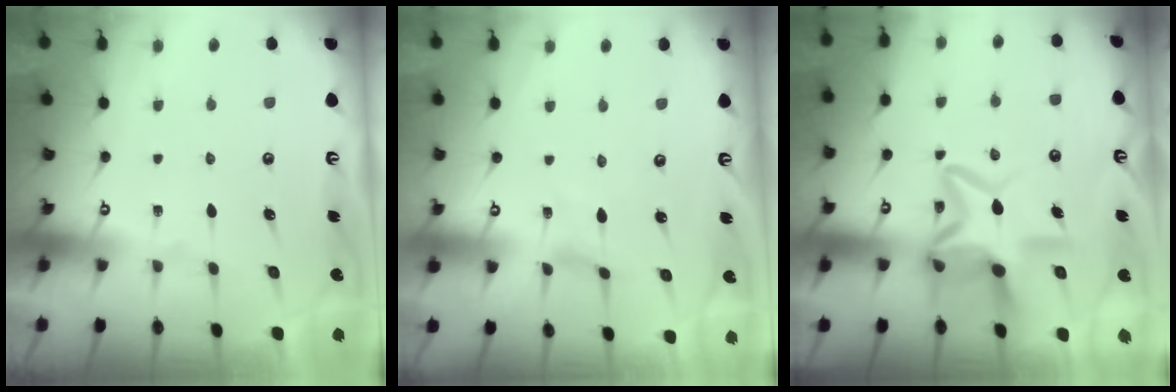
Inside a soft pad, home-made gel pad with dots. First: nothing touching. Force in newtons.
{"total": 0.0}
{"total": 11.4, "press": 11.3, "slide": 1.5}